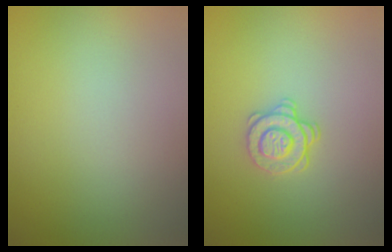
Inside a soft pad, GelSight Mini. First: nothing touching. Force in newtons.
{"total": 2.1, "press": 1.7, "slide": 1.2}